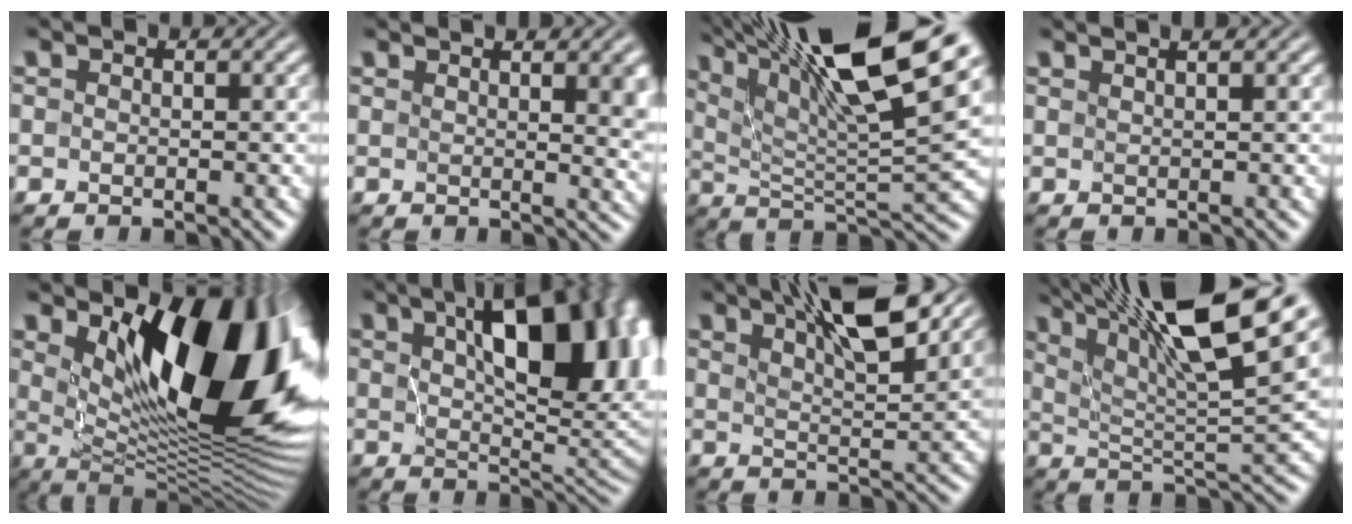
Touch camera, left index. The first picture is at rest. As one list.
[{"total": 5.2, "force": [2.0, 1.8, 4.4], "torque": [-0.024, 0.007, 0.028]}, {"total": 15.7, "force": [9.5, 3.2, 12.0], "torque": [-0.203, 0.024, 0.155]}, {"total": 2.1, "force": [1.5, 0.5, 1.3], "torque": [-0.012, 0.007, -0.003]}, {"total": 14.6, "force": [4.2, 6.1, 12.6], "torque": [-0.162, -0.006, 0.067]}, {"total": 13.3, "force": [4.1, 5.9, 11.1], "torque": [-0.138, 0.023, 0.059]}, {"total": 8.7, "force": [5.6, 2.1, 6.3], "torque": [-0.091, 0.022, 0.079]}, {"total": 14.3, "force": [8.7, 2.8, 10.9], "torque": [-0.188, 0.019, 0.151]}]